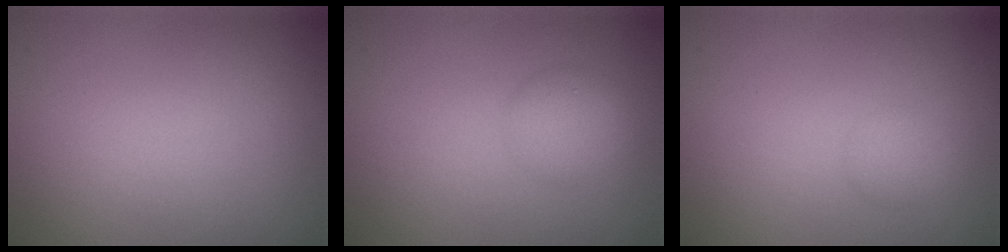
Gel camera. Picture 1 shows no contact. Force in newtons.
{"total": 2.6, "press": 2.6, "slide": 0.0}
{"total": 1.5, "press": 1.5, "slide": 0.0}